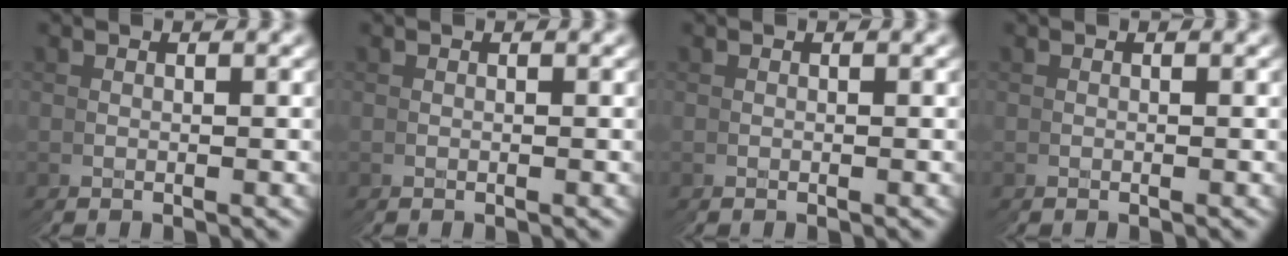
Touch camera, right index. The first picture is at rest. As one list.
[{"total": 0.0}, {"total": 0.0}, {"total": 0.0}]